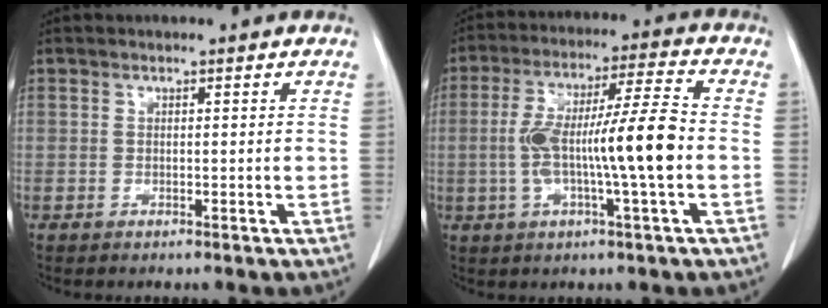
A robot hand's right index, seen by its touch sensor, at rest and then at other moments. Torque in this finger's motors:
{"motor_torque": [1.10, -0.53, 0.50, 0.21]}